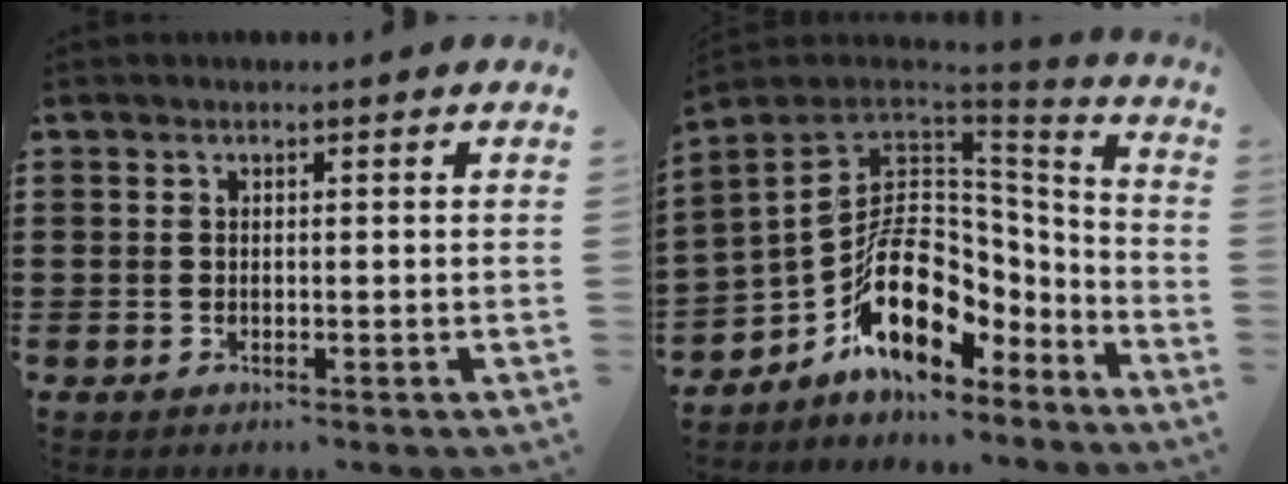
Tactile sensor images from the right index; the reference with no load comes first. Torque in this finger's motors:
{"motor_torque": [2.05, 0.09, 1.05, 0.21]}